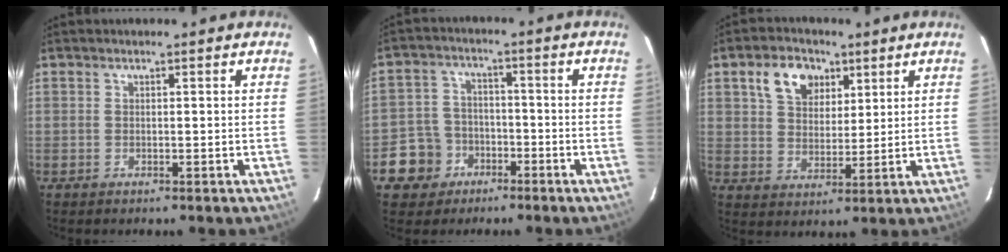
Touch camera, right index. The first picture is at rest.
{"total": 7.9, "force": [-3.8, 6.8, 1.1], "torque": [-0.054, 0.023, -0.056]}
{"total": 8.9, "force": [4.4, 6.1, 4.6], "torque": [-0.088, 0.022, 0.080]}